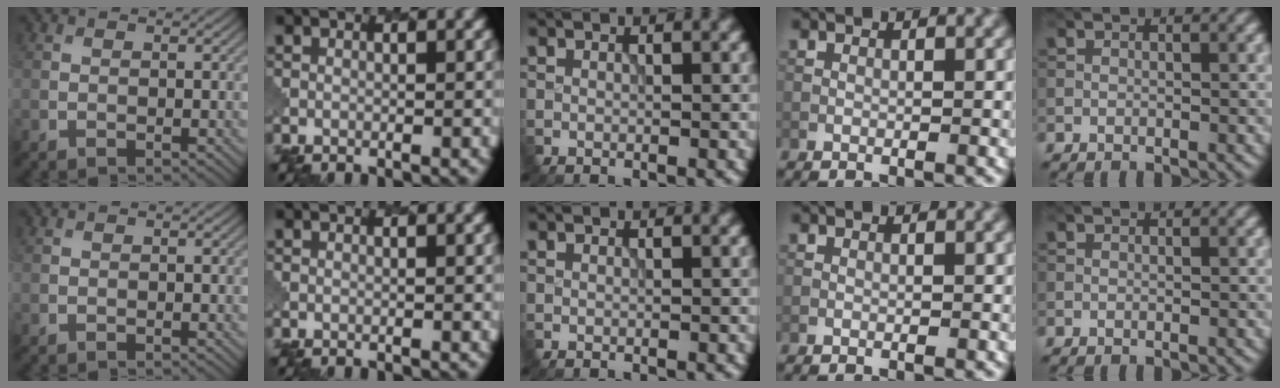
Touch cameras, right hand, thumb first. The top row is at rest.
{}